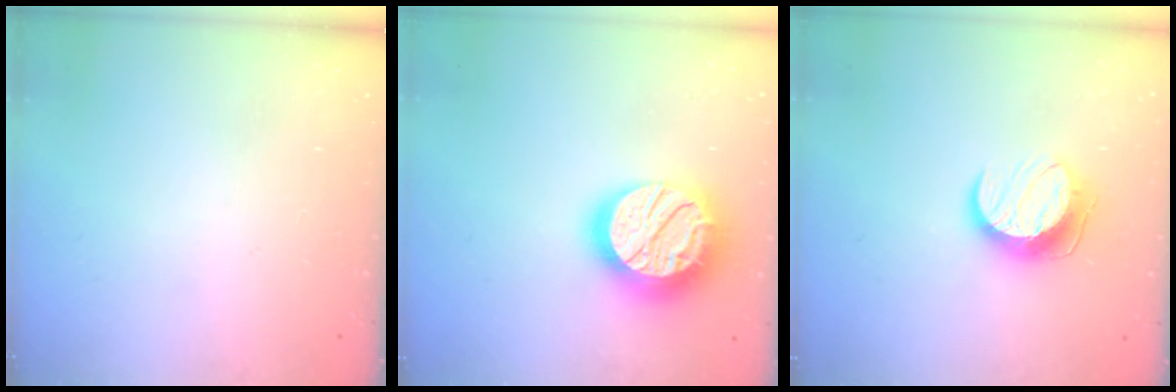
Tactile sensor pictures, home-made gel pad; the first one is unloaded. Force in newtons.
{"total": 23.0, "press": 23.0, "slide": 1.5}
{"total": 10.5, "press": 10.5, "slide": 0.4}